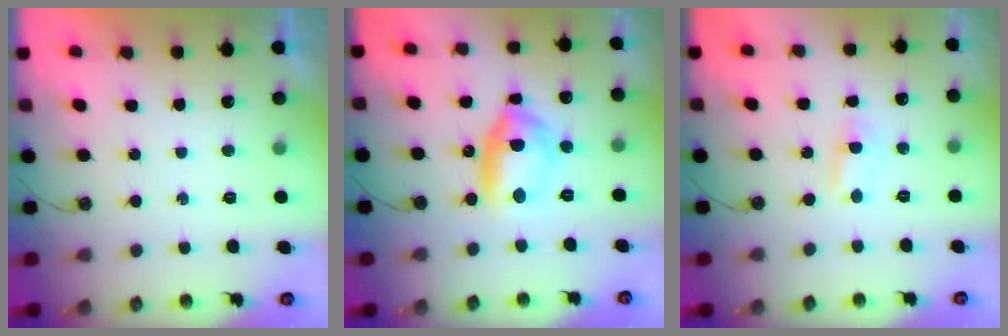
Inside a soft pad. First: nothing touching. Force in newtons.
{"total": 11.2, "press": 11.1, "slide": 1.4}
{"total": 1.5, "press": 1.3, "slide": 0.6}